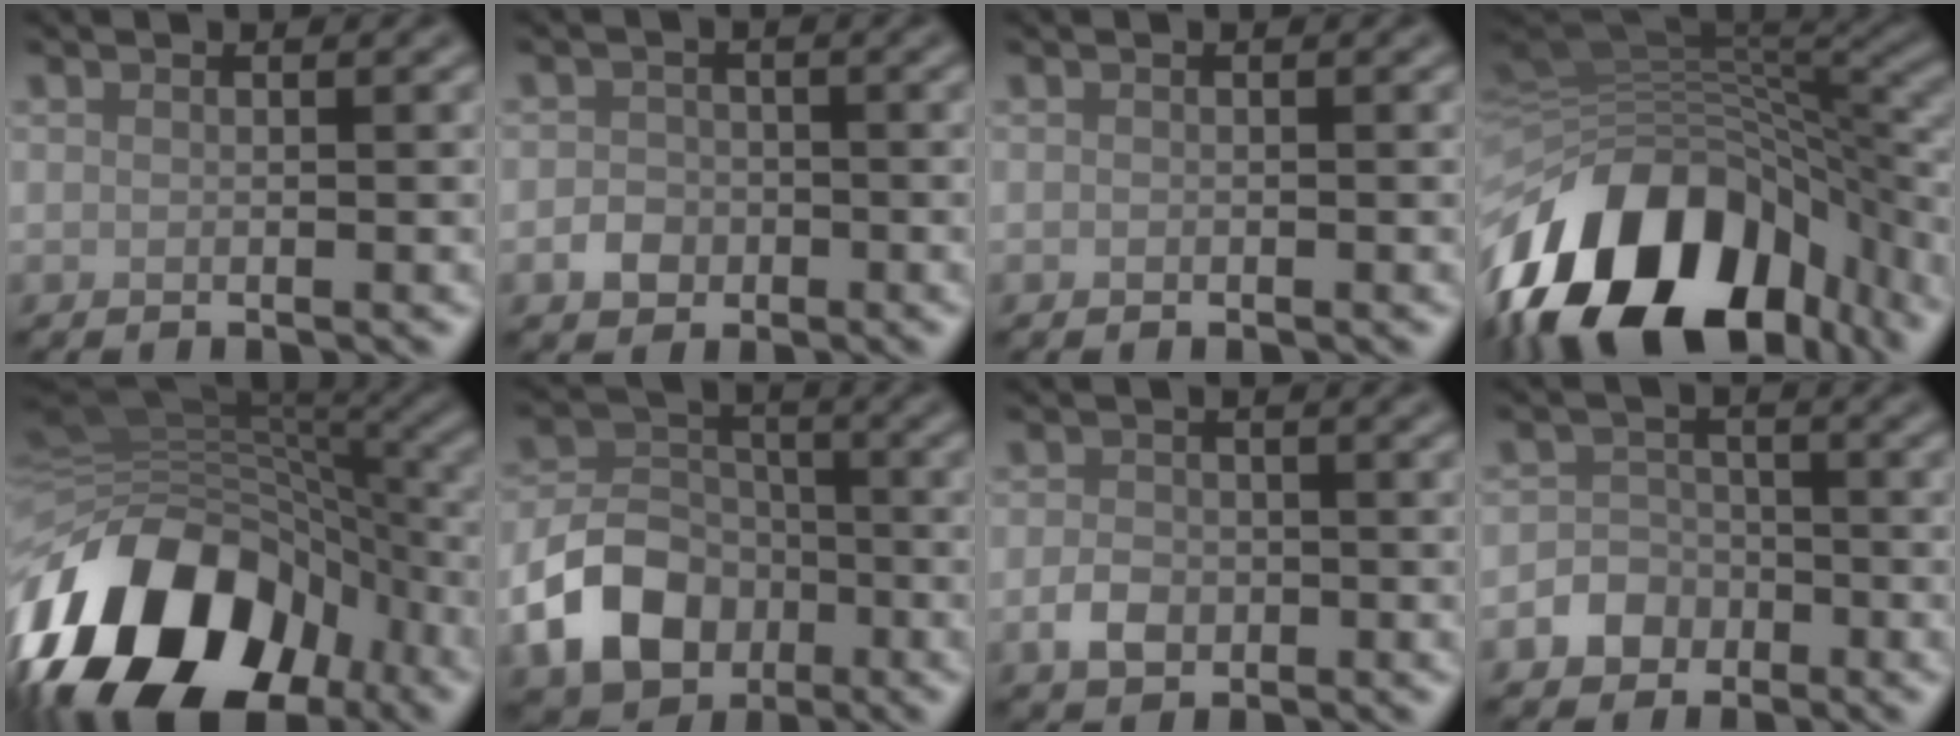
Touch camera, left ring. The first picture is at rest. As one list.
[{"total": 1.9, "force": [-0.7, 1.7, 0.7], "torque": [-0.003, 0.001, -0.017]}, {"total": 0.0}, {"total": 16.8, "force": [-8.4, 10.1, 10.5], "torque": [-0.205, -0.009, -0.127]}, {"total": 16.0, "force": [-8.3, 10.1, 9.1], "torque": [-0.177, 0.005, -0.142]}, {"total": 7.5, "force": [-3.1, 5.5, 3.9], "torque": [-0.074, -0.002, -0.065]}, {"total": 2.4, "force": [-0.8, 1.9, 1.4], "torque": [-0.023, 0.000, -0.021]}, {"total": 3.1, "force": [-1.5, 2.6, 0.7], "torque": [0.008, 0.008, -0.037]}]